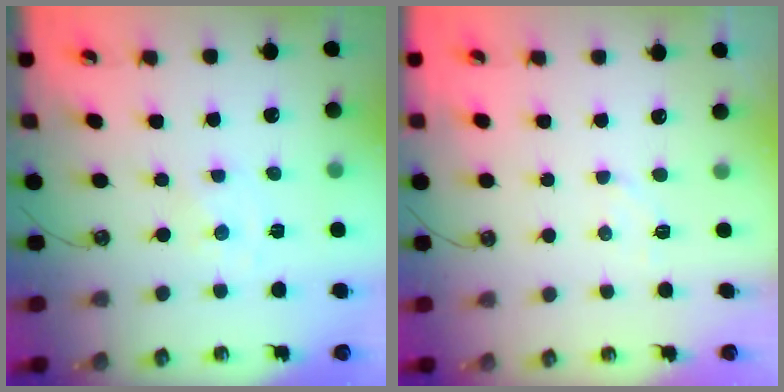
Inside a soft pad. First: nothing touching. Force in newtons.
{"total": 2.9, "press": 2.9, "slide": 0.4}